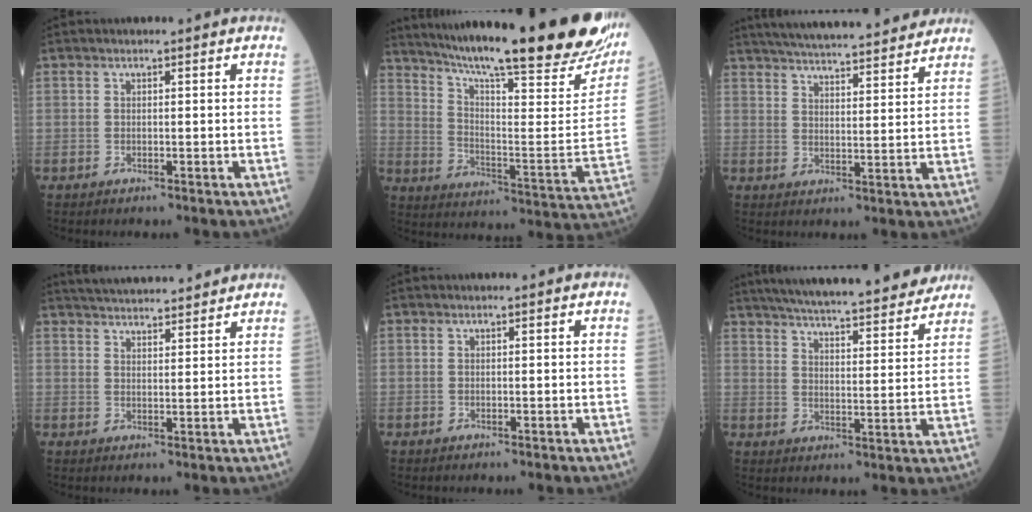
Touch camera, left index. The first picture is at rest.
{"total": 34.2, "force": [27.4, 3.2, 20.1], "torque": [-0.283, -0.074, 0.373]}
{"total": 20.3, "force": [18.3, 2.9, 8.2], "torque": [-0.136, 0.027, 0.266]}
{"total": 14.2, "force": [13.2, 2.3, 4.7], "torque": [-0.076, 0.029, 0.199]}
{"total": 0.0}
{"total": 24.2, "force": [21.6, 3.2, 10.5], "torque": [-0.171, -0.003, 0.299]}